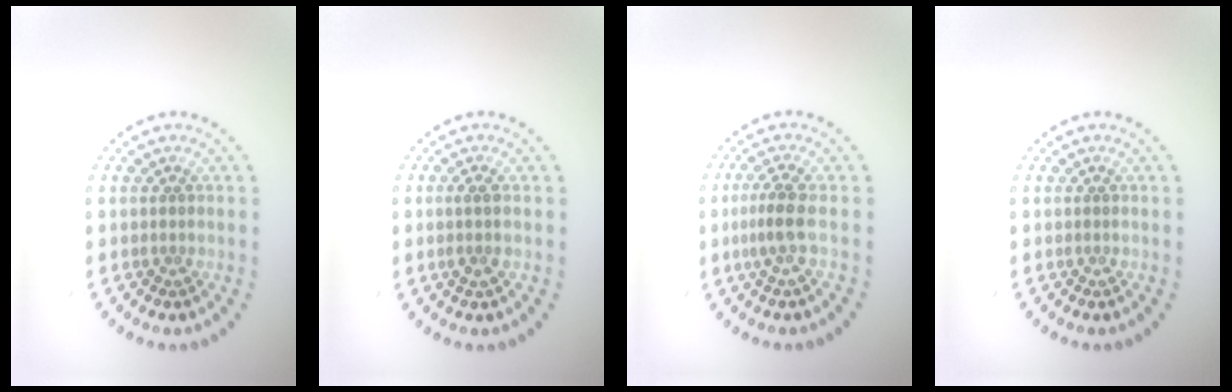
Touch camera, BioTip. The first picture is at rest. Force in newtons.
{"total": 1.3, "press": 1.1, "slide": 0.7}
{"total": 2.3, "press": 1.7, "slide": 1.6}
{"total": 0.0}